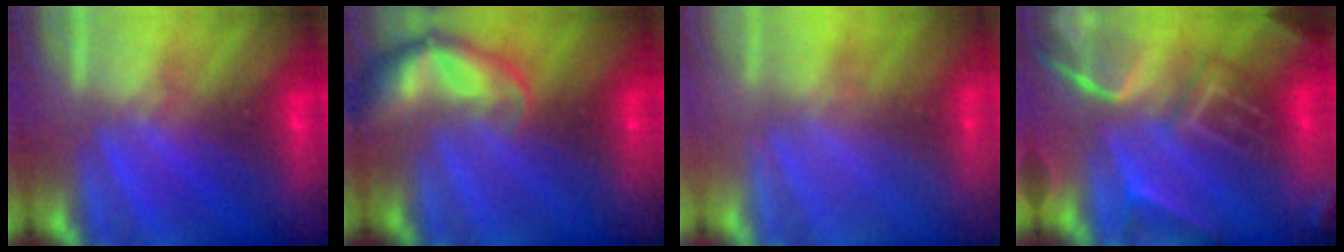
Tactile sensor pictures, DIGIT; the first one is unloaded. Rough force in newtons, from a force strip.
{"total": 5.6}
{"total": 2.1}
{"total": 9.6}